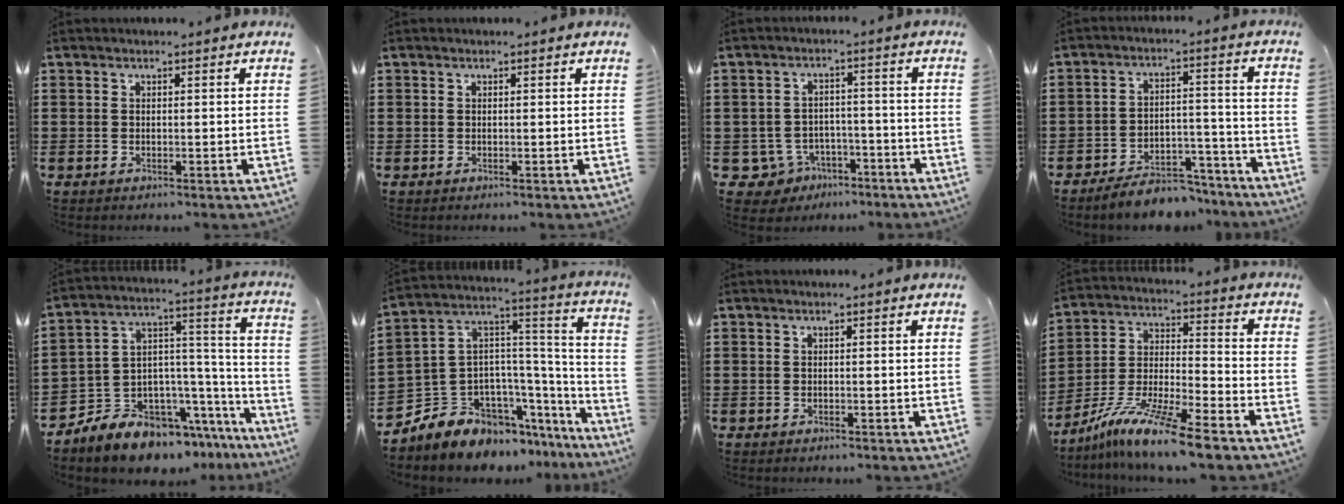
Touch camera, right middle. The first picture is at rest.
{"total": 0.0}
{"total": 4.7, "force": [-3.6, 2.8, 1.0], "torque": [-0.040, 0.007, -0.073]}
{"total": 6.5, "force": [-6.2, 1.5, 1.4], "torque": [-0.016, 0.021, -0.117]}
{"total": 8.5, "force": [-7.8, 3.2, 1.1], "torque": [-0.046, -0.010, -0.156]}
{"total": 7.5, "force": [-6.2, 4.2, 0.5], "torque": [-0.046, -0.018, -0.123]}
{"total": 0.0}
{"total": 11.5, "force": [-9.7, -0.1, 6.2], "torque": [-0.124, 0.006, -0.191]}